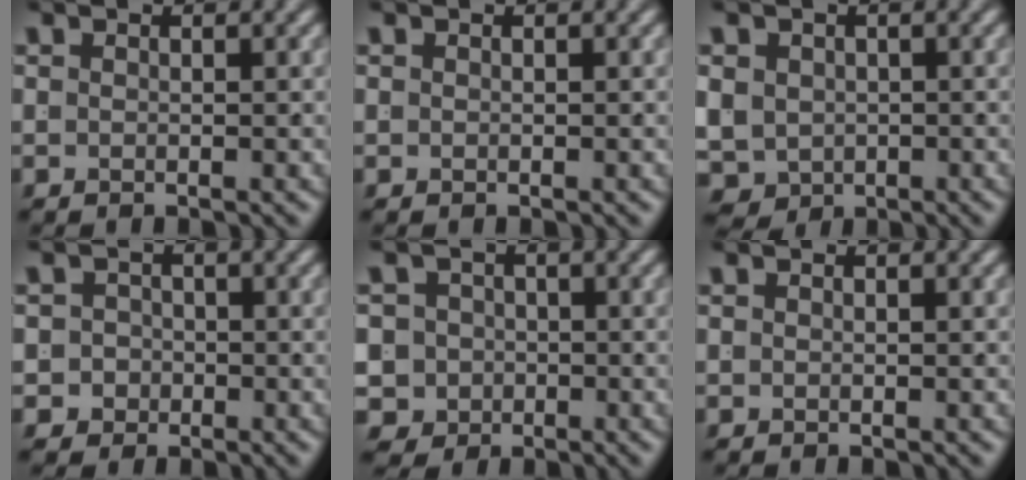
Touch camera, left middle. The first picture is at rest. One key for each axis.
{"total": 0.0}
{"total": 8.8, "fx": -2.7, "fy": 7.7, "fz": 3.5, "tx": -0.095, "ty": -0.052, "tz": -0.026}
{"total": 5.3, "fx": -1.7, "fy": 4.9, "fz": 1.2, "tx": -0.040, "ty": -0.023, "tz": -0.028}
{"total": 9.5, "fx": -2.7, "fy": 8.6, "fz": 3.1, "tx": -0.085, "ty": -0.047, "tz": -0.038}
{"total": 0.0}